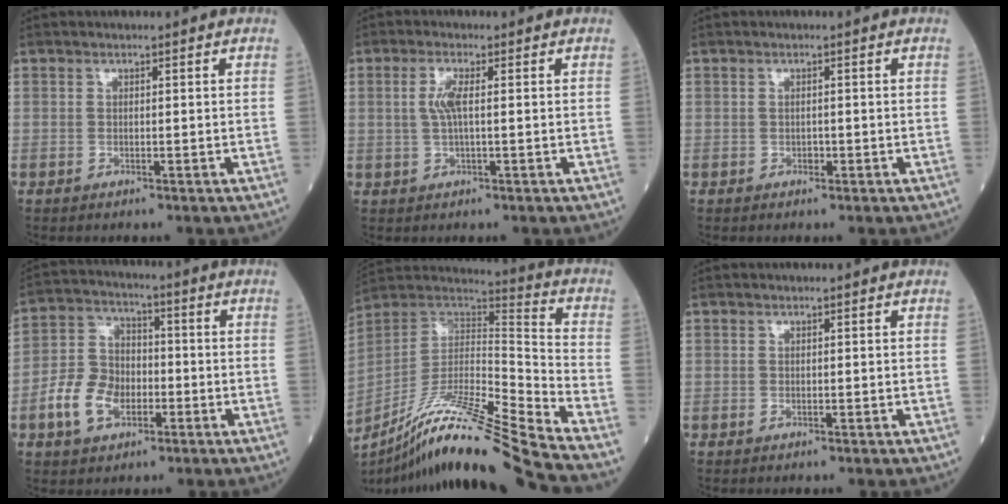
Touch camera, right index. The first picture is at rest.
{"total": 3.1, "force": [0.4, 0.6, 3.0], "torque": [-0.067, 0.003, 0.008]}
{"total": 0.6, "force": [-0.3, 0.4, 0.3], "torque": [-0.005, 0.001, -0.005]}
{"total": 9.1, "force": [-3.3, 6.2, 5.8], "torque": [-0.132, 0.019, -0.062]}
{"total": 21.1, "force": [-16.9, -1.5, 12.5], "torque": [-0.241, -0.015, -0.308]}
{"total": 0.0}